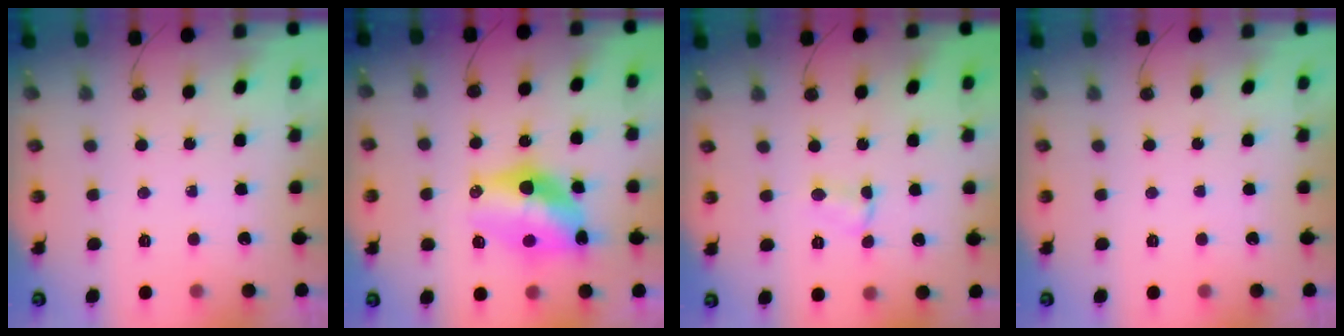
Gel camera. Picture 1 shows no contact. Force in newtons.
{"total": 13.2, "press": 13.1, "slide": 1.5}
{"total": 3.4, "press": 3.3, "slide": 0.3}
{"total": 0.0}